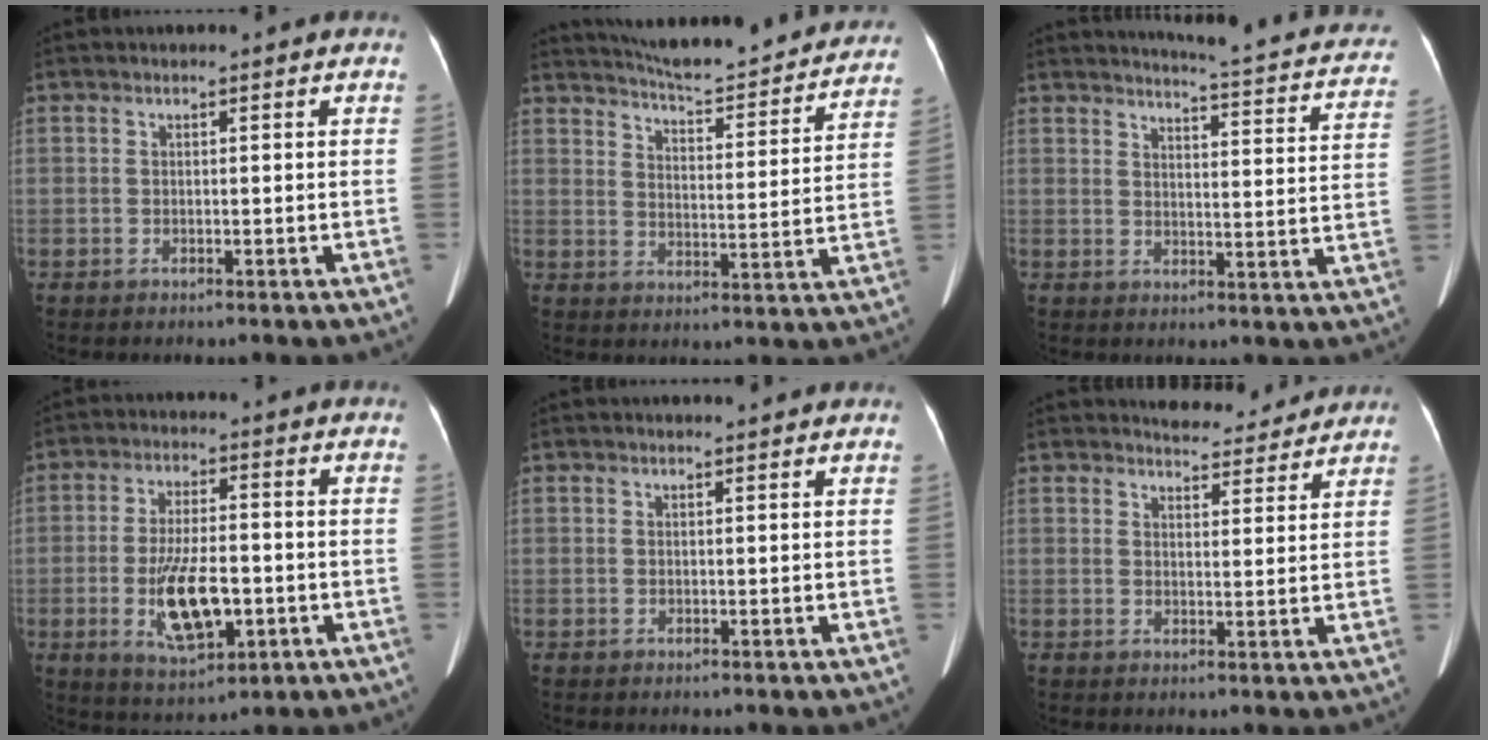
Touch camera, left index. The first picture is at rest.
{"total": 22.2, "force": [20.6, 3.3, 7.7], "torque": [-0.110, -0.030, 0.260]}
{"total": 18.3, "force": [17.0, 2.1, 6.4], "torque": [-0.072, -0.060, 0.179]}
{"total": 10.2, "force": [-2.6, 3.7, 9.1], "torque": [-0.177, -0.006, -0.038]}
{"total": 1.8, "force": [1.7, 0.1, 0.4], "torque": [-0.009, 0.006, 0.020]}
{"total": 6.5, "force": [6.3, 1.5, 0.4], "torque": [-0.003, 0.002, 0.074]}